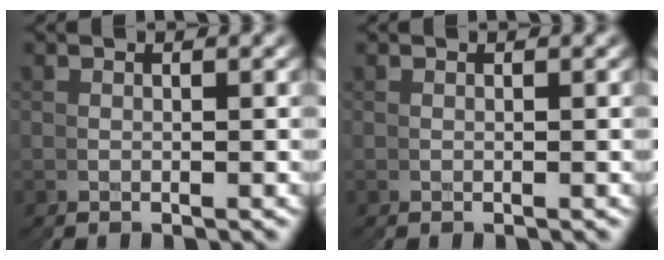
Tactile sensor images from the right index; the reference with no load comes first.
{"total": 0.0}